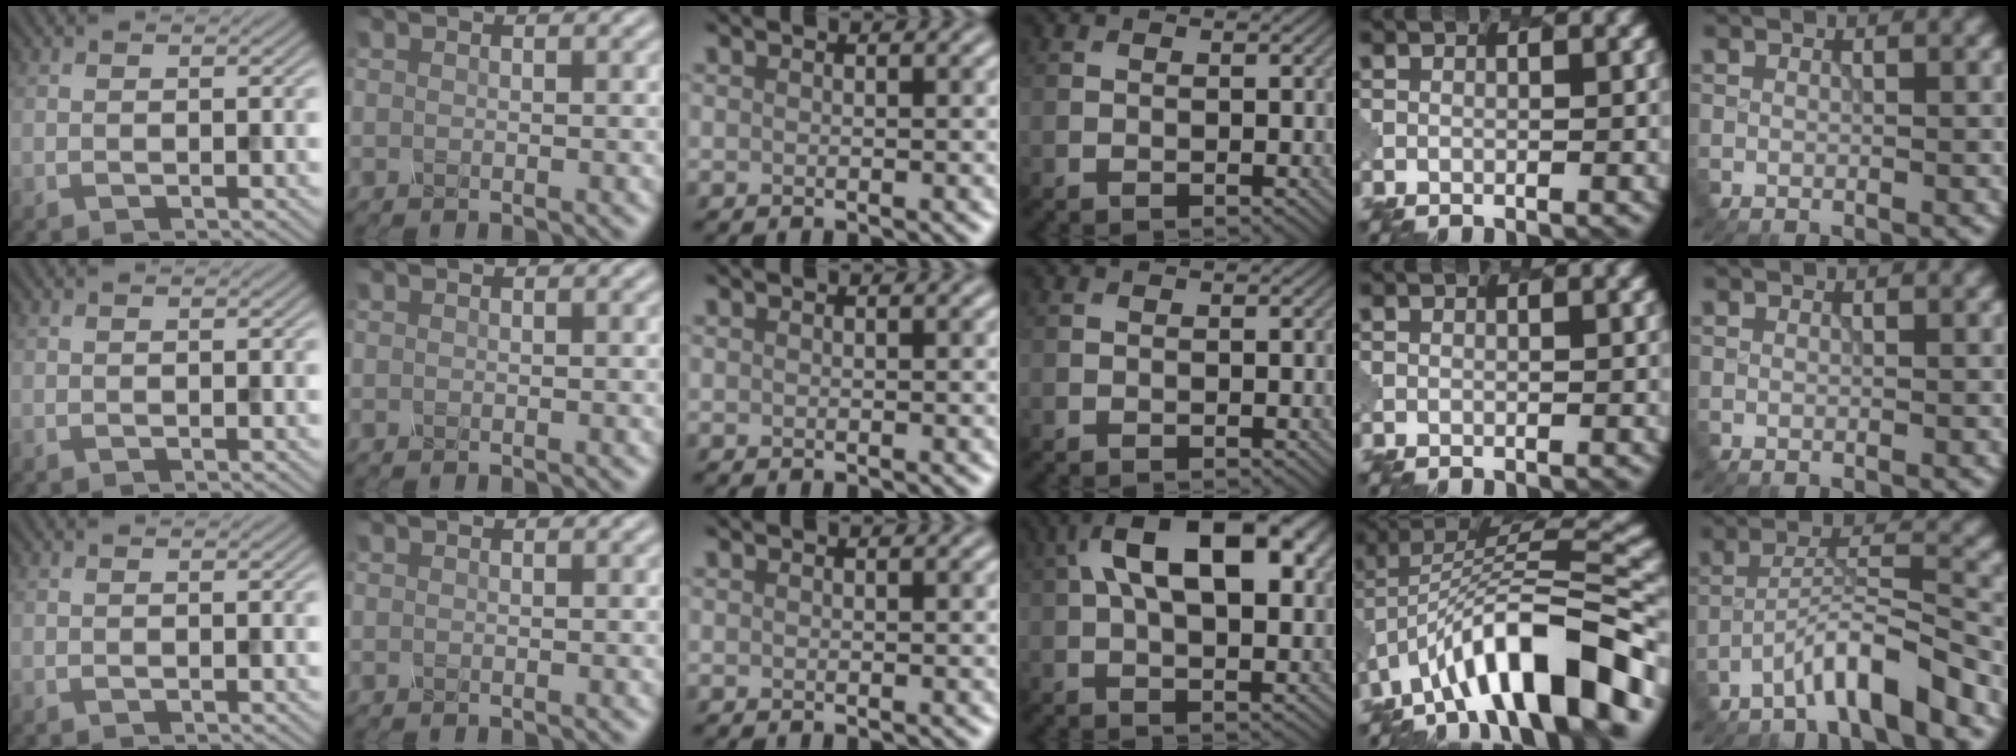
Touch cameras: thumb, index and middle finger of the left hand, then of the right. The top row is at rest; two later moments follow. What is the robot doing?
{"motion": "shake", "object": "salt shaker"}